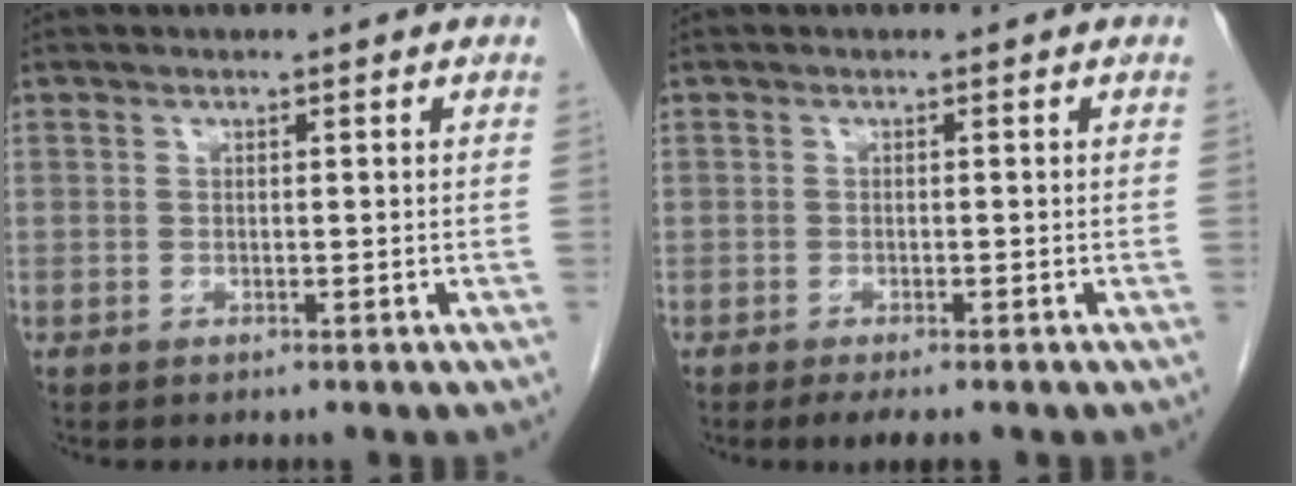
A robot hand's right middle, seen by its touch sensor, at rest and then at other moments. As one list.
[{"total": 2.7, "force": [-2.1, 0.5, 1.7], "torque": [-0.028, -0.010, -0.029]}]